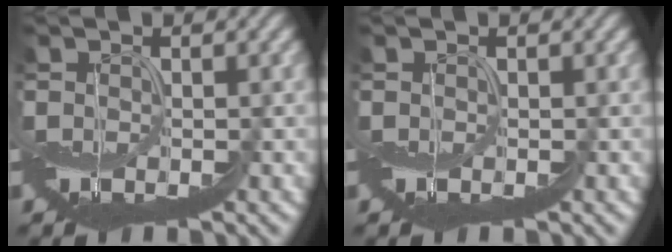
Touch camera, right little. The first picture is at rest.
{"total": 0.0}